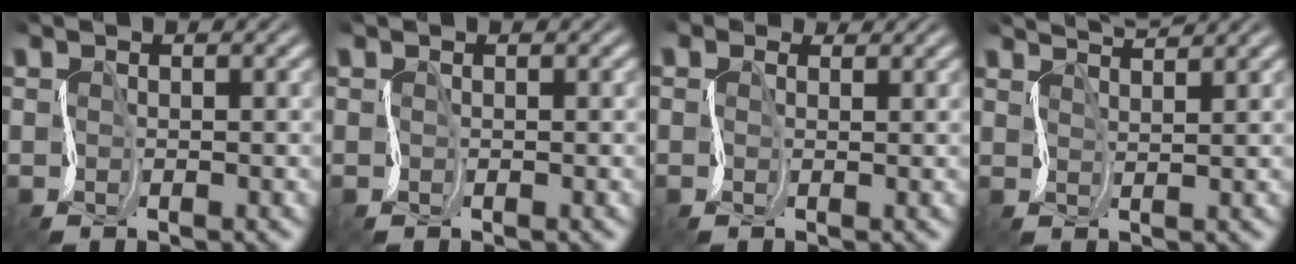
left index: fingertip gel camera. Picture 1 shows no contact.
{"total": 0.0}
{"total": 1.4, "force": [0.4, 1.2, 0.6], "torque": [-0.004, 0.005, -0.005]}
{"total": 4.2, "force": [3.8, 0.4, 1.7], "torque": [-0.015, 0.019, 0.038]}